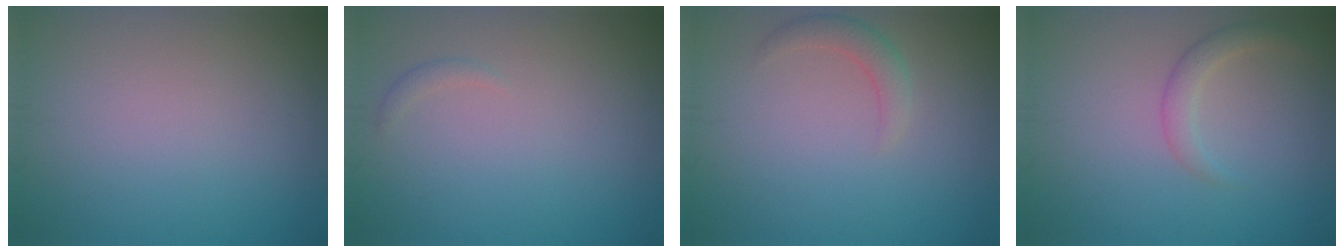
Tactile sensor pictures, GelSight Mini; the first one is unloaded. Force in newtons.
{"total": 0.6, "press": 0.6, "slide": 0.0}
{"total": 1.7, "press": 1.7, "slide": 0.3}
{"total": 1.8, "press": 1.8, "slide": 0.1}